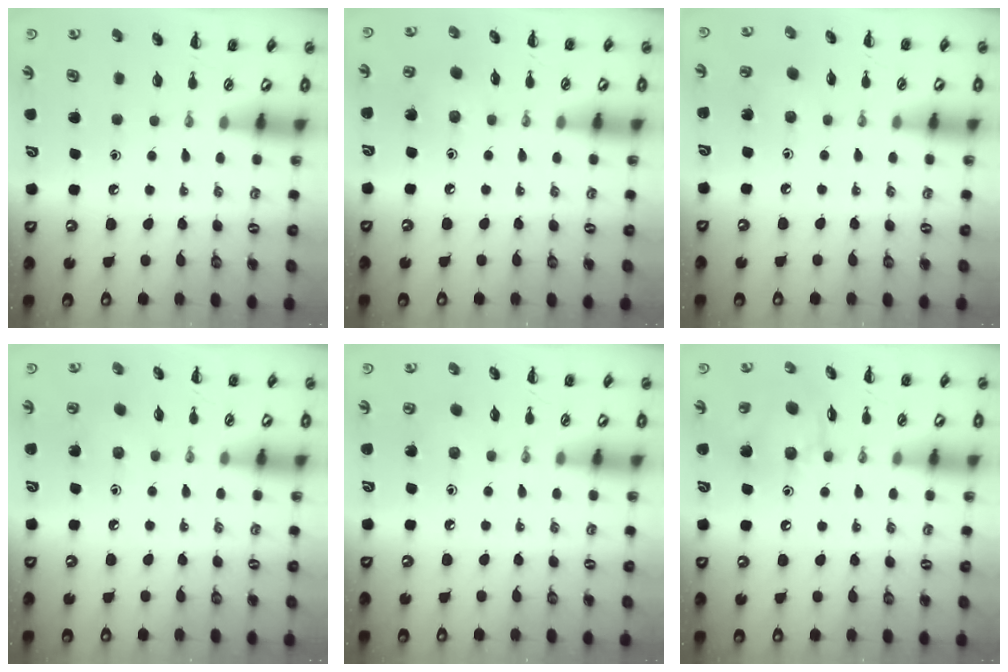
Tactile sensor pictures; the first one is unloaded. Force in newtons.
{"total": 3.7, "press": 3.6, "slide": 0.9}
{"total": 2.8, "press": 2.7, "slide": 0.9}
{"total": 3.4, "press": 3.2, "slide": 0.9}
{"total": 2.9, "press": 2.7, "slide": 0.8}
{"total": 12.9, "press": 12.6, "slide": 2.9}